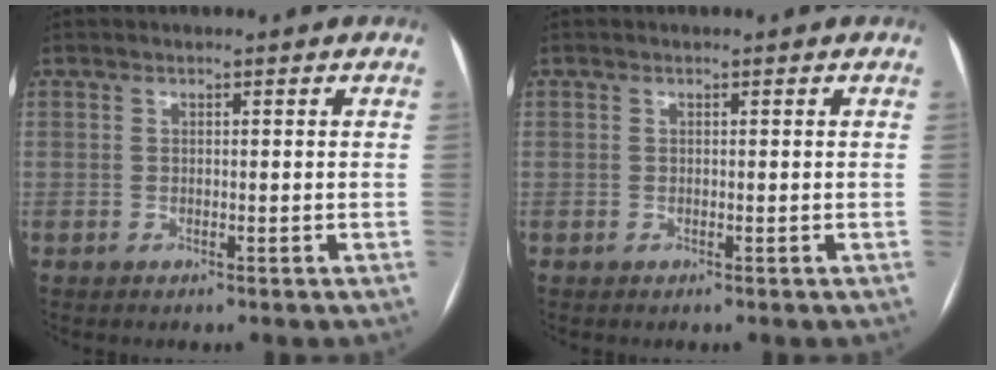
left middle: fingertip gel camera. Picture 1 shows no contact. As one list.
[{"total": 0.0}]